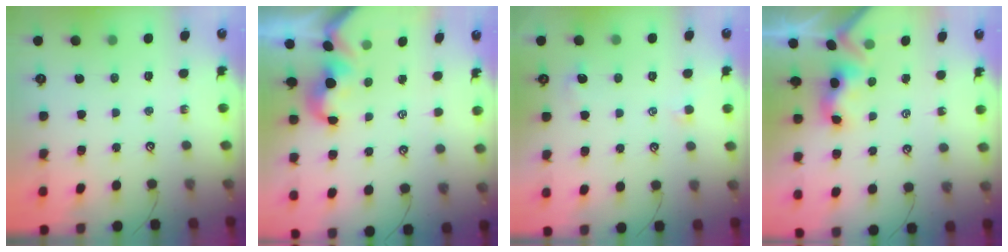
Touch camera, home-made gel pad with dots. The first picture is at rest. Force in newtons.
{"total": 0.9, "press": 0.8, "slide": 0.4}
{"total": 0.5, "press": 0.1, "slide": 0.5}
{"total": 3.4, "press": 3.4, "slide": 0.3}